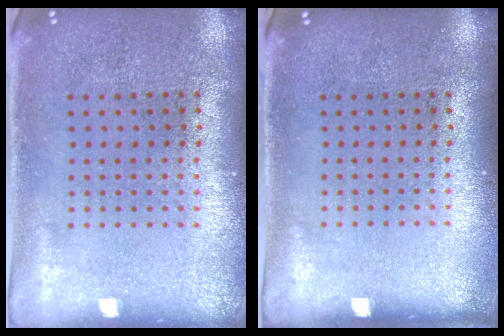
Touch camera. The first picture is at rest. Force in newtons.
{"total": 0.0}